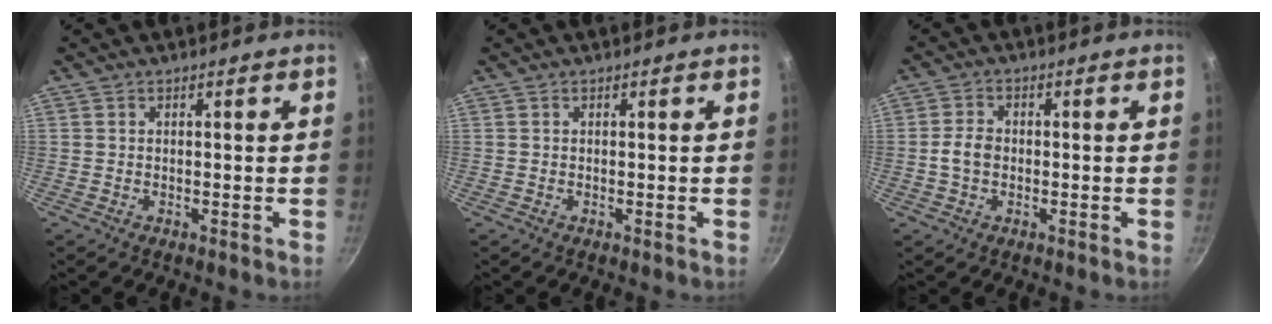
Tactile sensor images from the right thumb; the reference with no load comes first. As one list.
[{"total": 0.0}, {"total": 3.9, "force": [-0.5, 2.9, 2.6], "torque": [-0.045, 0.015, -0.015]}]